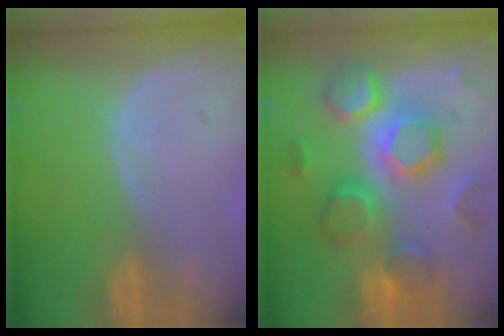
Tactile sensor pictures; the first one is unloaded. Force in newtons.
{"total": 12.0, "press": 12.0, "slide": 1.2}